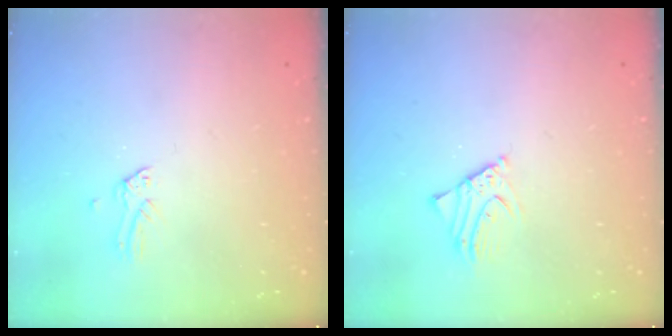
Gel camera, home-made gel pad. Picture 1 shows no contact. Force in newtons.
{"total": 2.1, "press": 2.1, "slide": 0.1}